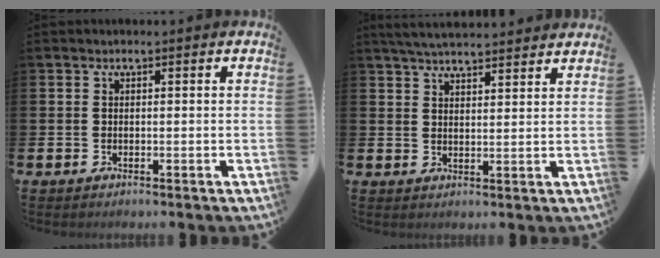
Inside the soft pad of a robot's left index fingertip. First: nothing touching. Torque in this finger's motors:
{"motor_torque": [1.04, -1.10, 0.18, 0.05]}